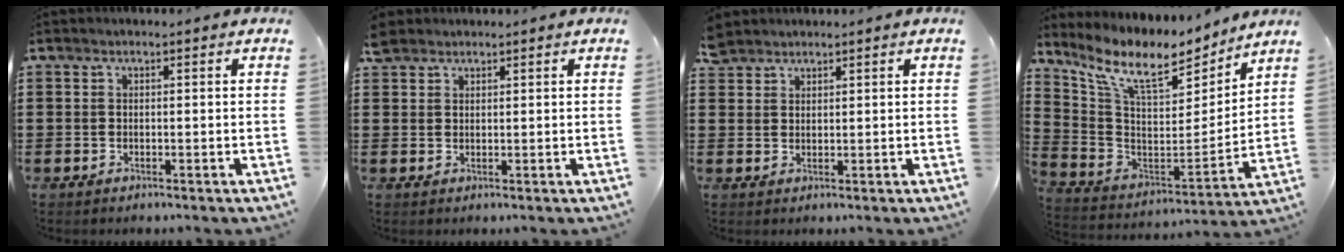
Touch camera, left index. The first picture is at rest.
{"total": 2.3, "force": [2.0, 1.1, 0.5], "torque": [-0.015, 0.007, 0.039]}
{"total": 2.4, "force": [2.2, 1.0, 0.1], "torque": [-0.009, 0.004, 0.046]}
{"total": 10.5, "force": [8.1, 2.6, 6.0], "torque": [-0.152, -0.051, 0.140]}